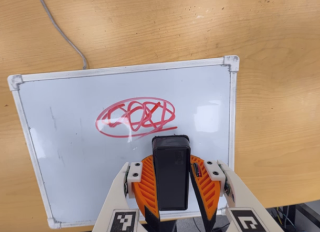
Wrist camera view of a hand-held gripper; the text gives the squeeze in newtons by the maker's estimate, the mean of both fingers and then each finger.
{"total": 7.5, "left": 6.8, "right": 8.2}